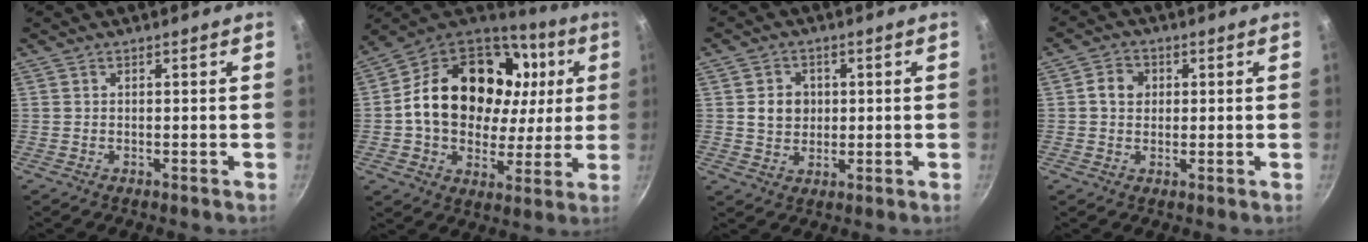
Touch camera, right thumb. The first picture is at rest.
{"total": 27.0, "force": [5.5, 19.4, 18.0], "torque": [-0.287, 0.021, 0.092]}
{"total": 5.4, "force": [0.7, 4.7, 2.7], "torque": [-0.023, 0.001, 0.013]}
{"total": 4.3, "force": [0.8, 3.8, 2.0], "torque": [-0.011, 0.005, 0.007]}